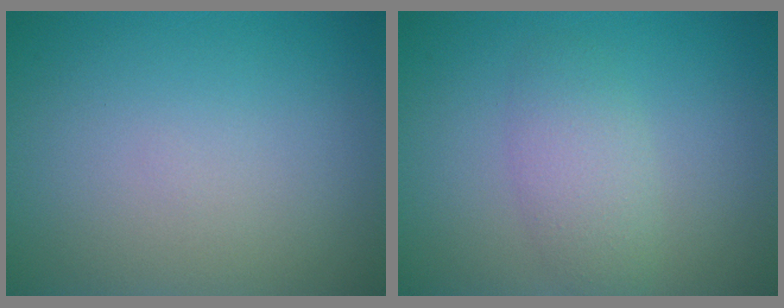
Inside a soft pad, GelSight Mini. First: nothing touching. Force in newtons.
{"total": 2.7, "press": 2.7, "slide": 0.1}